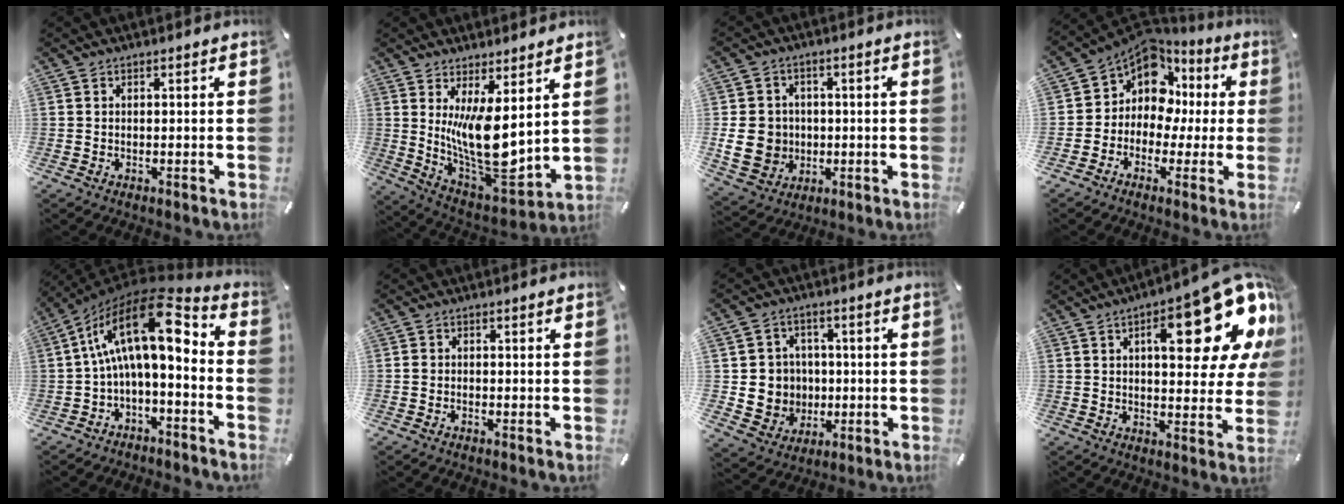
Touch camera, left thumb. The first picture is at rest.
{"total": 16.1, "force": [1.8, 7.9, 13.9], "torque": [-0.242, -0.054, 0.047]}
{"total": 10.1, "force": [-0.7, 9.2, 4.2], "torque": [-0.097, 0.009, -0.009]}
{"total": 9.0, "force": [3.0, 7.7, 3.7], "torque": [-0.093, -0.030, 0.061]}
{"total": 18.2, "force": [3.3, 8.1, 16.0], "torque": [-0.294, -0.022, 0.047]}
{"total": 1.0, "force": [-0.6, 0.7, 0.5], "torque": [-0.009, 0.003, -0.012]}
{"total": 8.8, "force": [0.1, 8.7, 1.2], "torque": [-0.029, 0.004, 0.012]}
{"total": 22.1, "force": [10.7, 7.8, 17.8], "torque": [-0.235, -0.063, 0.161]}